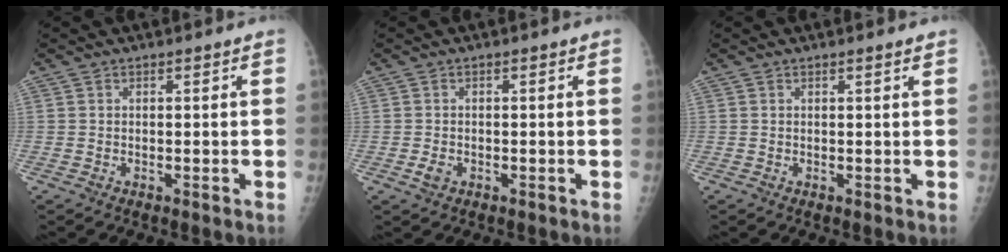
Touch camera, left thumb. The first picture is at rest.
{"total": 1.7, "force": [-0.6, 1.2, 1.0], "torque": [-0.018, 0.000, -0.010]}
{"total": 0.9, "force": [0.7, -0.1, 0.6], "torque": [-0.010, 0.000, 0.011]}